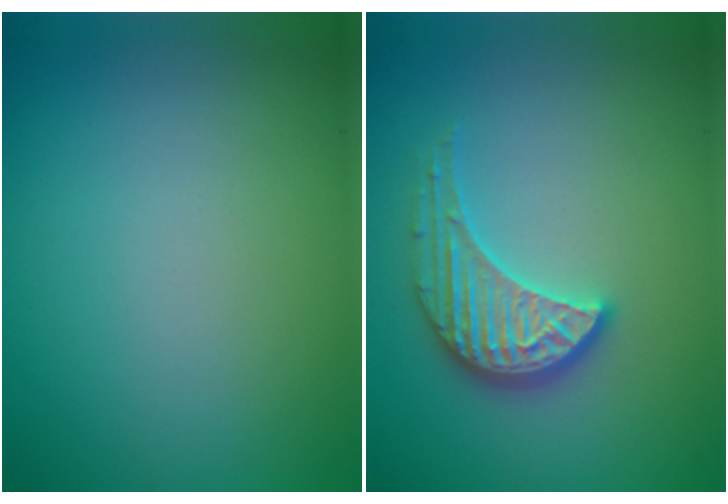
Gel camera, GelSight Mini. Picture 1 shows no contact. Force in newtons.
{"total": 3.7, "press": 3.3, "slide": 1.7}